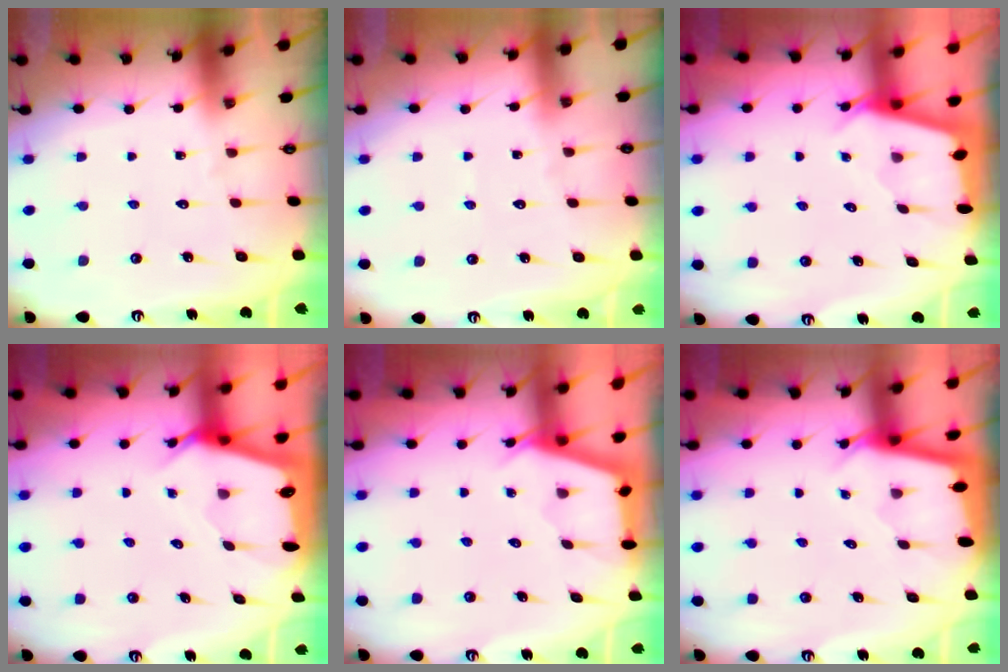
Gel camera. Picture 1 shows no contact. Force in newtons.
{"total": 3.0, "press": 3.0, "slide": 0.2}
{"total": 2.5, "press": 2.5, "slide": 0.3}
{"total": 2.7, "press": 2.7, "slide": 0.1}
{"total": 2.6, "press": 2.6, "slide": 0.3}
{"total": 1.9, "press": 1.9, "slide": 0.1}